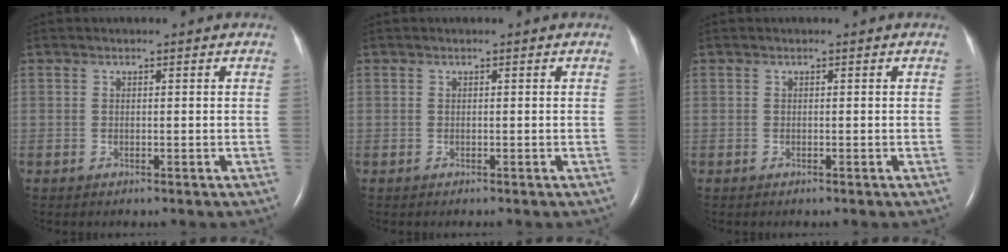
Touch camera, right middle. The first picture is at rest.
{"total": 0.0}
{"total": 0.0}